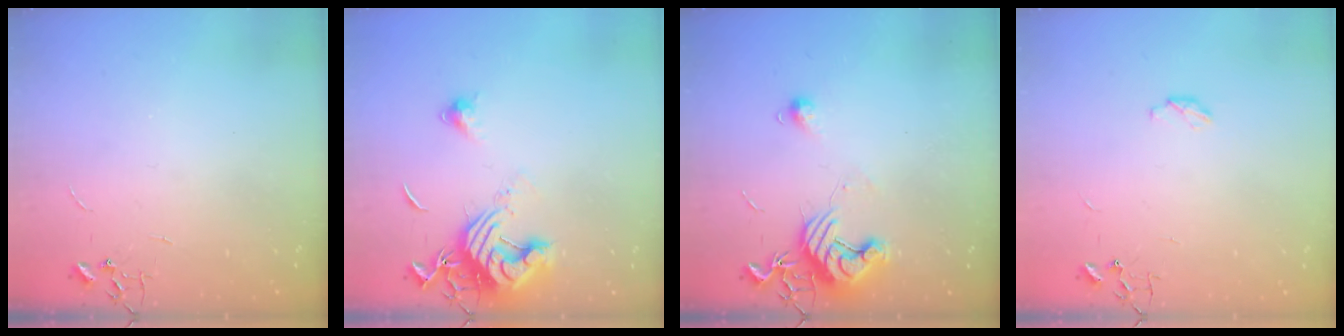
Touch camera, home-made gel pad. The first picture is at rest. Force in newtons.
{"total": 13.2, "press": 13.1, "slide": 1.6}
{"total": 11.3, "press": 11.3, "slide": 0.9}
{"total": 3.8, "press": 3.8, "slide": 0.6}